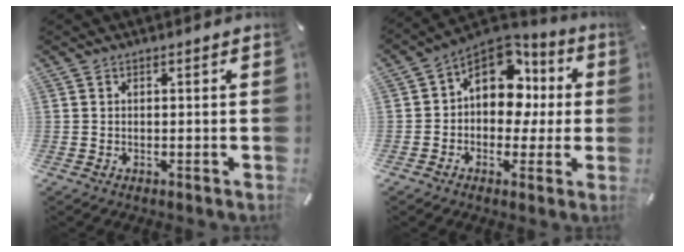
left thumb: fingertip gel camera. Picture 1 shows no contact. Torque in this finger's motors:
{"motor_torque": [1.89, 2.61, 0.44, 0.26, 0.08]}